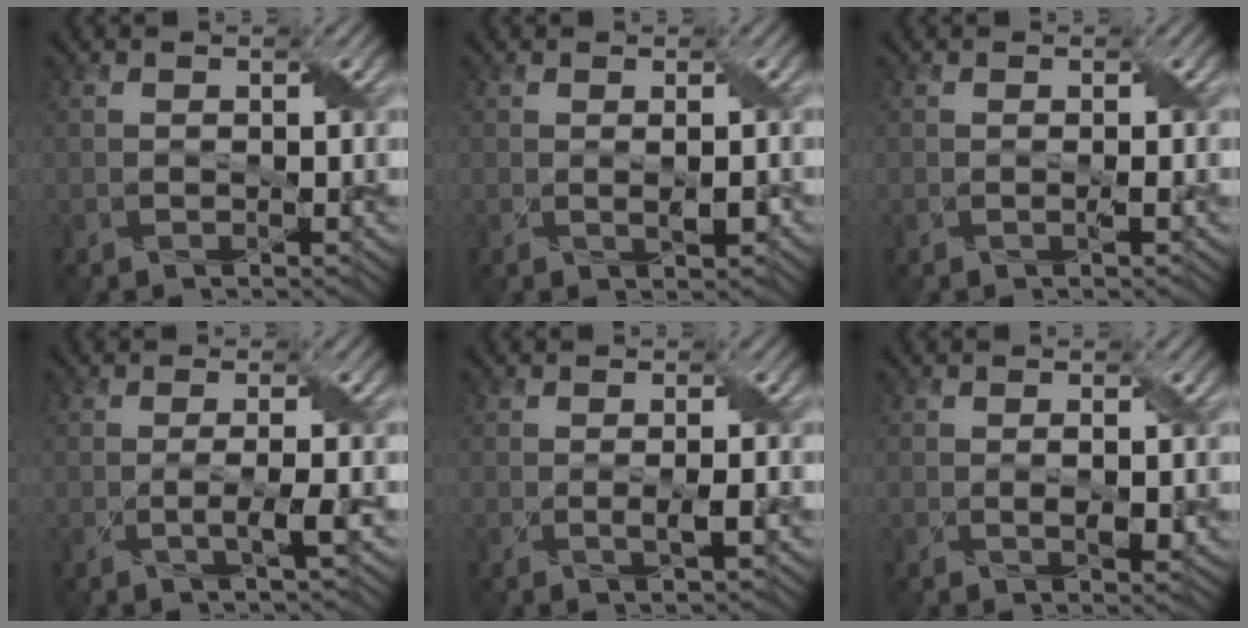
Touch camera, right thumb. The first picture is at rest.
{"total": 1.2, "force": [0.1, 0.1, 1.2], "torque": [-0.027, 0.002, 0.002]}
{"total": 0.7, "force": [-0.1, -0.1, 0.7], "torque": [-0.015, 0.003, -0.002]}
{"total": 2.6, "force": [-0.4, 0.2, 2.6], "torque": [-0.048, 0.005, -0.015]}
{"total": 1.8, "force": [-0.2, 0.1, 1.7], "torque": [-0.034, 0.002, -0.004]}
{"total": 1.9, "force": [-0.1, 0.7, 1.8], "torque": [-0.033, -0.003, 0.002]}